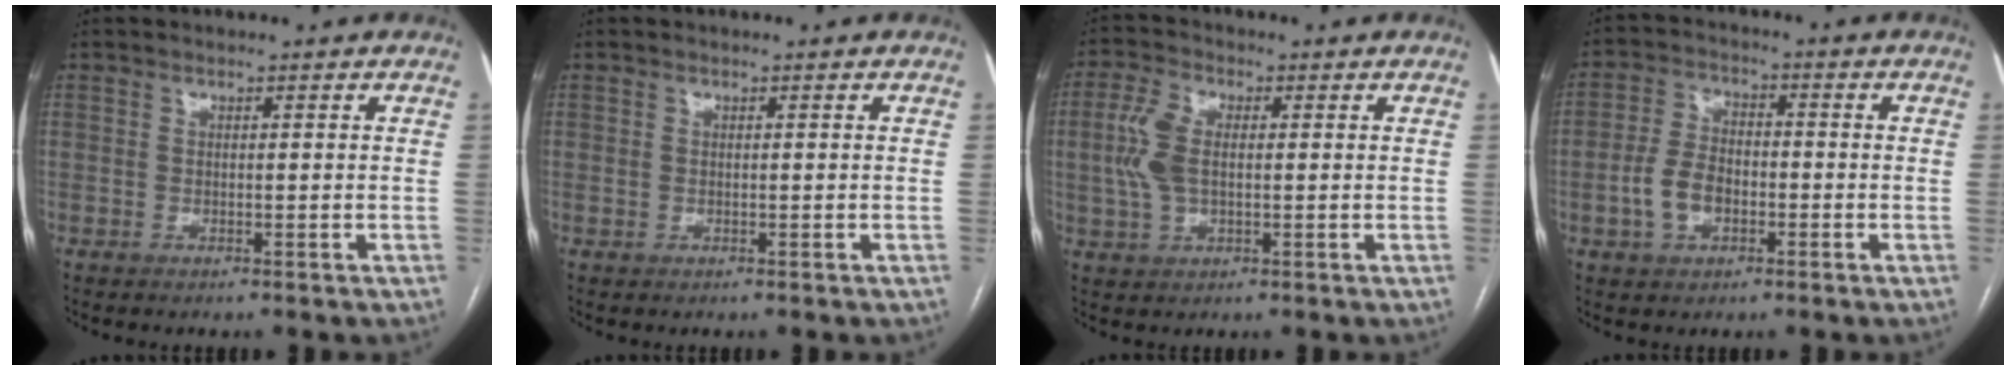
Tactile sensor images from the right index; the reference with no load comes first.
{"total": 0.0}
{"total": 6.8, "force": [0.4, 3.5, 5.8], "torque": [-0.148, 0.013, 0.008]}
{"total": 6.8, "force": [-2.0, 4.3, 4.8], "torque": [-0.108, 0.015, -0.036]}